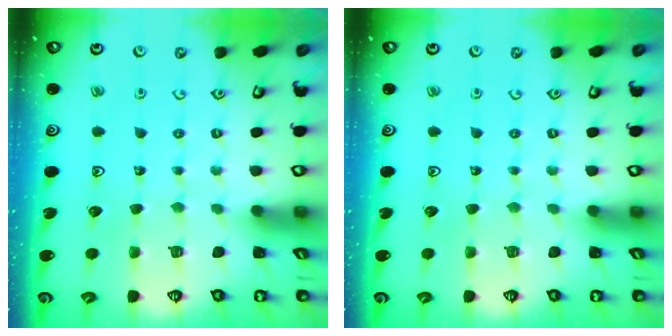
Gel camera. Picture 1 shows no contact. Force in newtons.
{"total": 0.0}